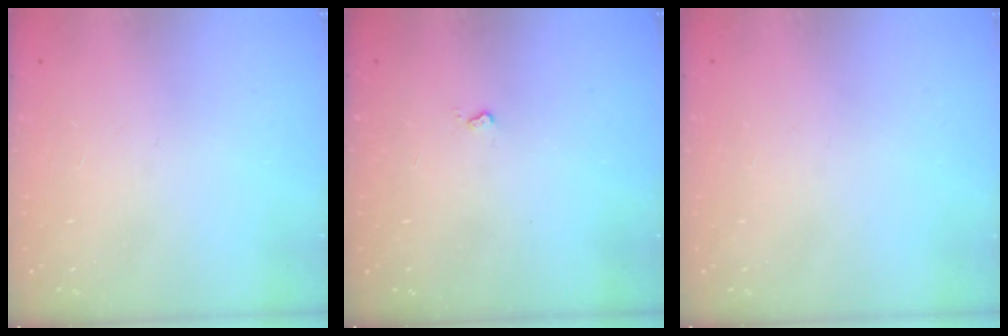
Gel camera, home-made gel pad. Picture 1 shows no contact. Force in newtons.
{"total": 2.7, "press": 2.6, "slide": 0.4}
{"total": 0.0}